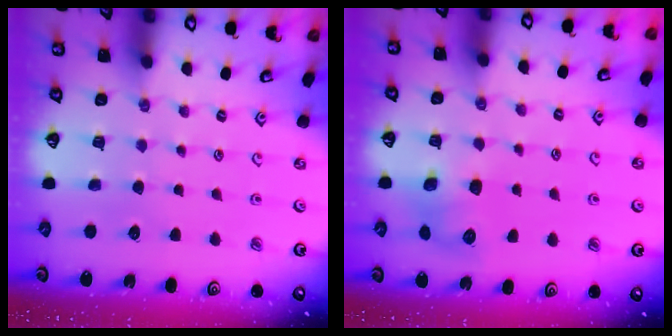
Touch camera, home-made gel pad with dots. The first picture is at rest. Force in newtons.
{"total": 7.8, "press": 7.8, "slide": 0.1}